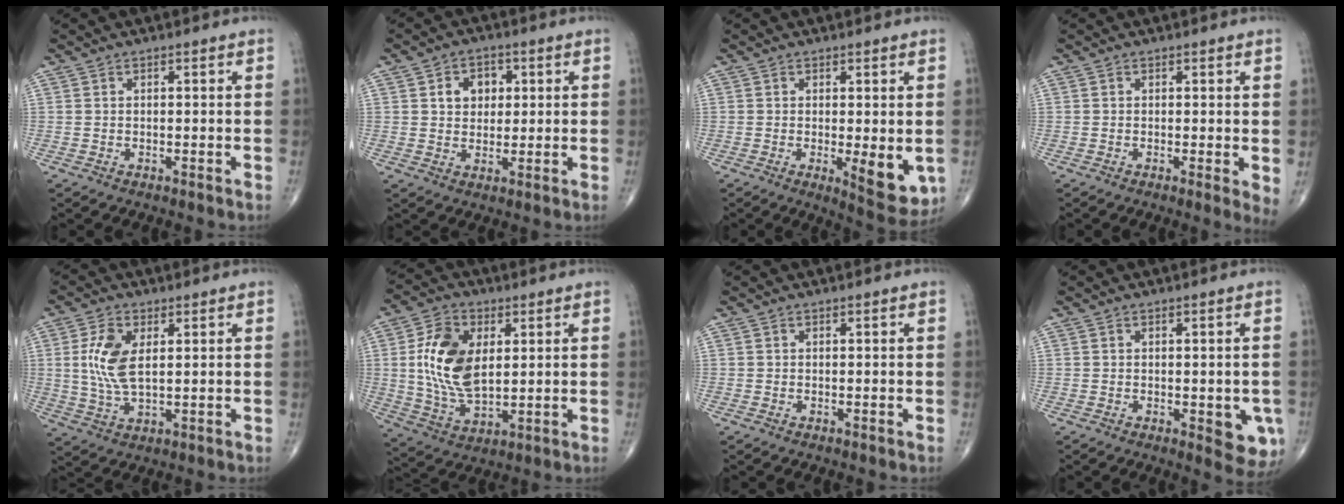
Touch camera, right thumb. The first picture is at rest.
{"total": 5.9, "force": [1.6, 4.6, 3.3], "torque": [-0.020, -0.002, 0.022]}
{"total": 7.6, "force": [-1.1, 2.7, 7.0], "torque": [-0.085, -0.021, -0.008]}
{"total": 2.8, "force": [0.2, 0.8, 2.7], "torque": [-0.038, -0.010, -0.003]}
{"total": 8.6, "force": [1.7, 4.2, 7.3], "torque": [-0.157, -0.008, 0.038]}
{"total": 14.1, "force": [2.4, 8.2, 11.2], "torque": [-0.203, -0.012, 0.049]}
{"total": 0.0}
{"total": 6.4, "force": [-1.5, 2.8, 5.5], "torque": [-0.041, -0.009, -0.013]}